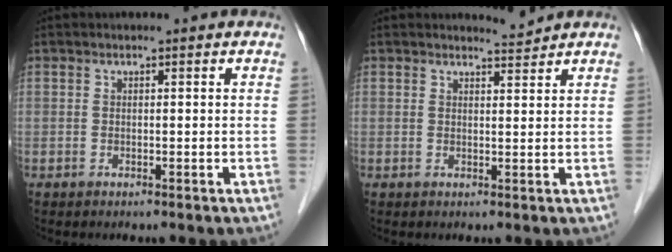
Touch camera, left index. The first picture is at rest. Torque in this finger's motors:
{"motor_torque": [0.16, -0.26, 0.00, 0.00]}